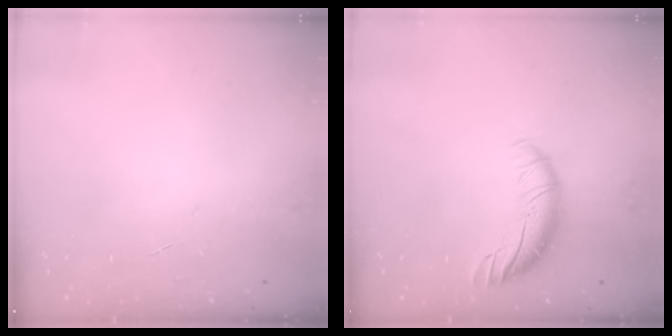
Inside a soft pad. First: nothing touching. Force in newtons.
{"total": 8.4, "press": 8.4, "slide": 1.0}